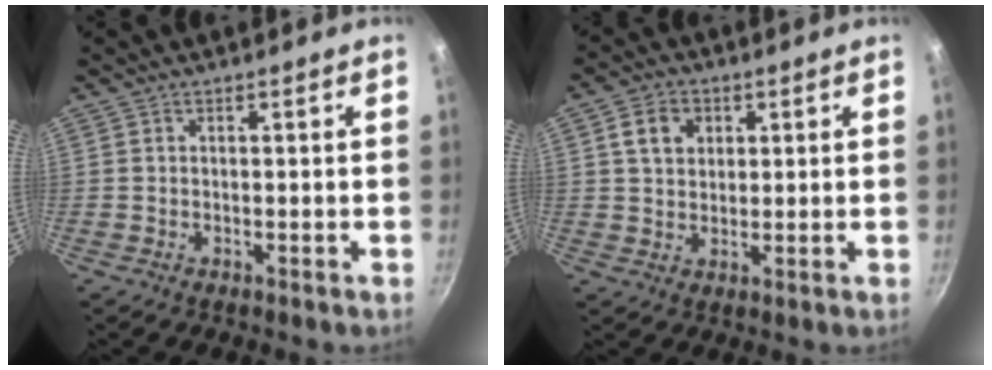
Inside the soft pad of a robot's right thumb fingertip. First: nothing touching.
{"total": 6.0, "force": [2.0, 4.8, 3.1], "torque": [-0.034, 0.005, 0.032]}